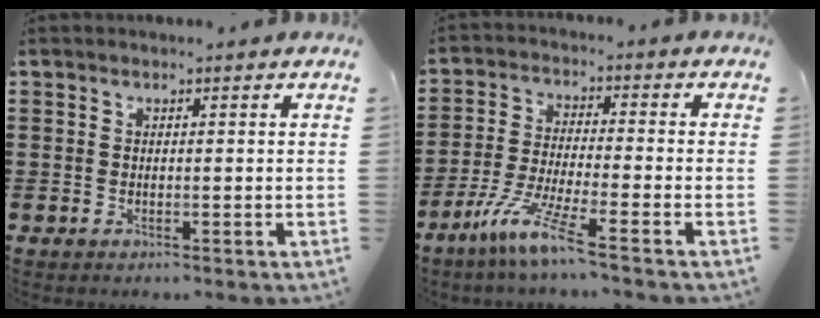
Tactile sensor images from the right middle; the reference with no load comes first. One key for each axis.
{"total": 7.8, "fx": -5.6, "fy": 0.0, "fz": 5.4, "tx": -0.119, "ty": -0.015, "tz": -0.109}